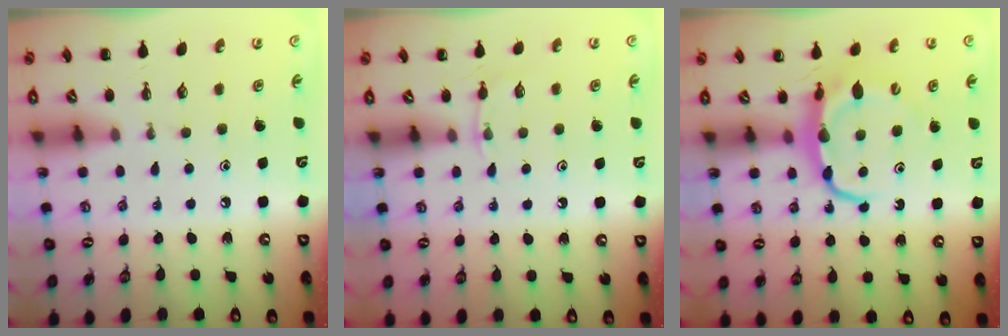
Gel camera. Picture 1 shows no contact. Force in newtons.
{"total": 4.0, "press": 3.8, "slide": 1.3}
{"total": 7.4, "press": 7.3, "slide": 0.9}